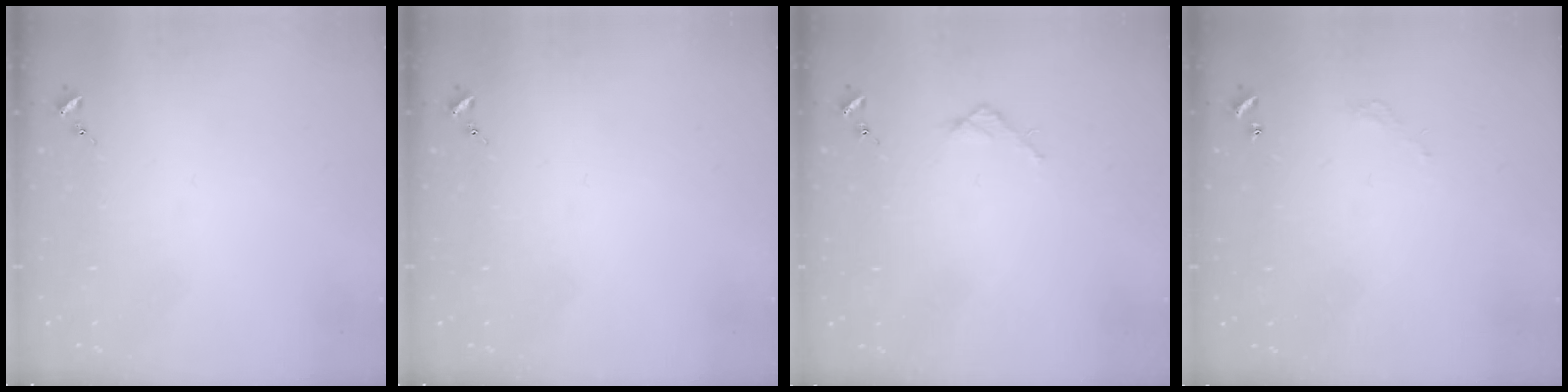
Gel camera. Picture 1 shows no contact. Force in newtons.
{"total": 0.0}
{"total": 2.7, "press": 2.7, "slide": 0.3}
{"total": 2.7, "press": 2.7, "slide": 0.2}